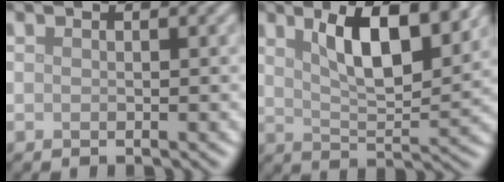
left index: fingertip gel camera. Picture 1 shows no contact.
{"total": 7.6, "force": [3.6, 2.4, 6.2], "torque": [-0.103, 0.001, 0.059]}